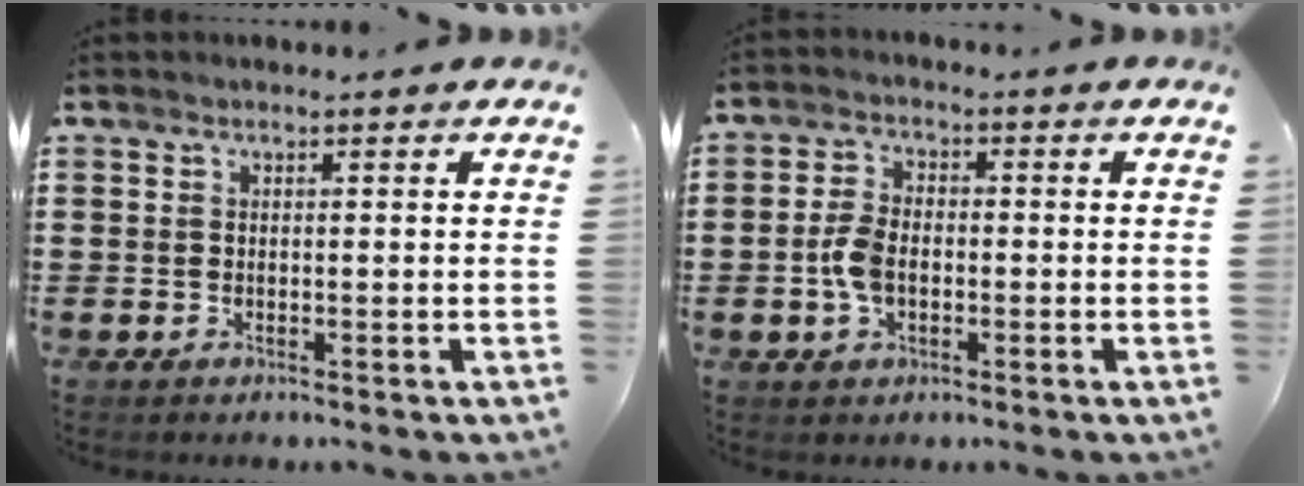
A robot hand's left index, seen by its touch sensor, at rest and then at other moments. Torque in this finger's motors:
{"motor_torque": [0.60, 0.15, 0.26, 0.07]}